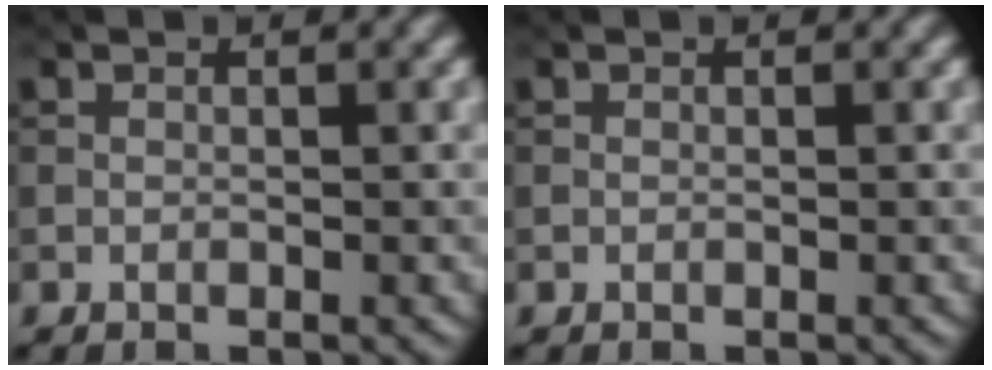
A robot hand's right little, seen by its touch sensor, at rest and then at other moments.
{"total": 0.0}